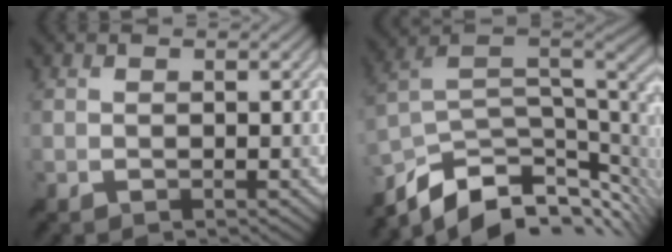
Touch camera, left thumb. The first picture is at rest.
{"total": 11.8, "force": [-6.3, 5.8, 8.2], "torque": [-0.190, -0.019, -0.102]}